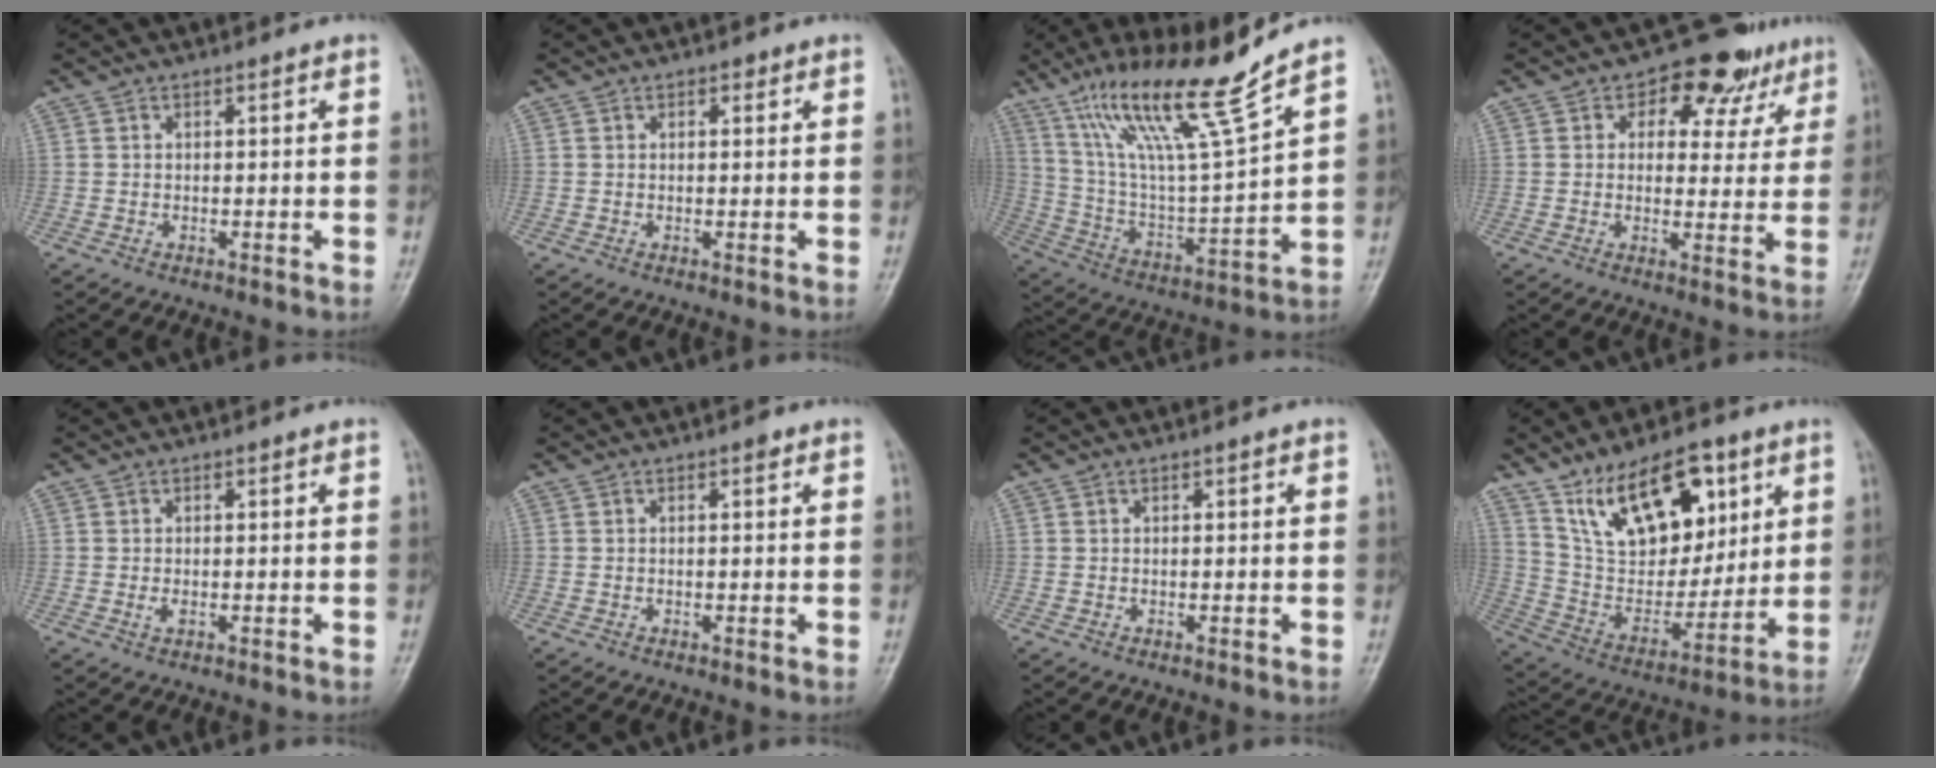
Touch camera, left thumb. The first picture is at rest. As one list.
[{"total": 1.1, "force": [0.6, 0.7, 0.6], "torque": [0.001, -0.001, 0.005]}, {"total": 19.0, "force": [13.3, 1.3, 13.5], "torque": [-0.225, -0.067, 0.248]}, {"total": 10.6, "force": [5.4, 7.1, 5.8], "torque": [-0.014, -0.007, 0.067]}, {"total": 1.1, "force": [0.0, 0.7, 0.9], "torque": [-0.015, -0.002, -0.001]}, {"total": 0.9, "force": [0.5, 0.4, 0.6], "torque": [-0.005, 0.000, 0.004]}, {"total": 0.0}, {"total": 20.3, "force": [10.5, 10.8, 13.6], "torque": [-0.172, -0.043, 0.197]}]